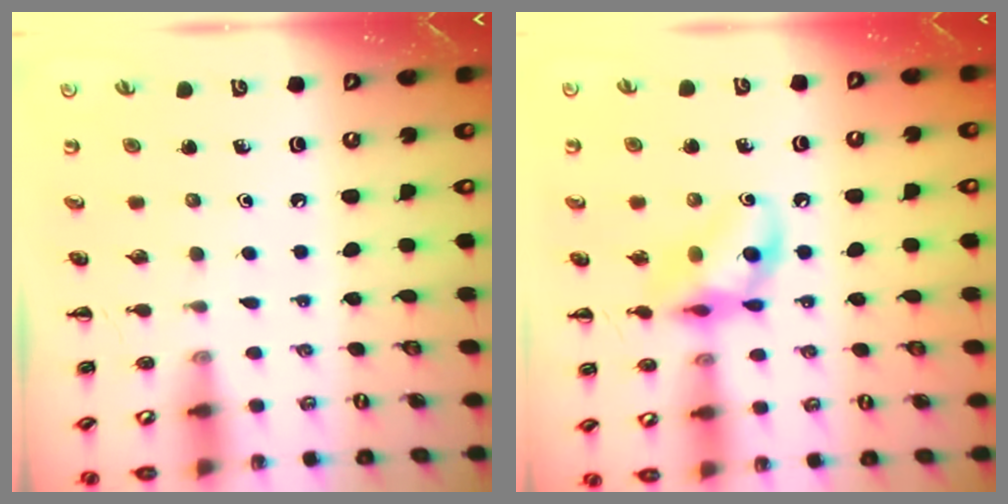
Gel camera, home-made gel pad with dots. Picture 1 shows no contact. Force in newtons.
{"total": 12.3, "press": 12.2, "slide": 1.3}